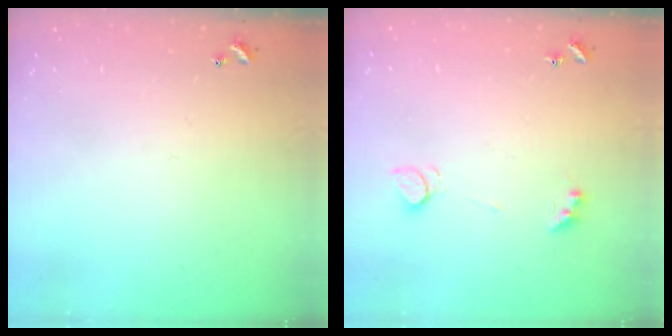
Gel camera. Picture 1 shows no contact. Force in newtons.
{"total": 3.8, "press": 3.8, "slide": 0.5}